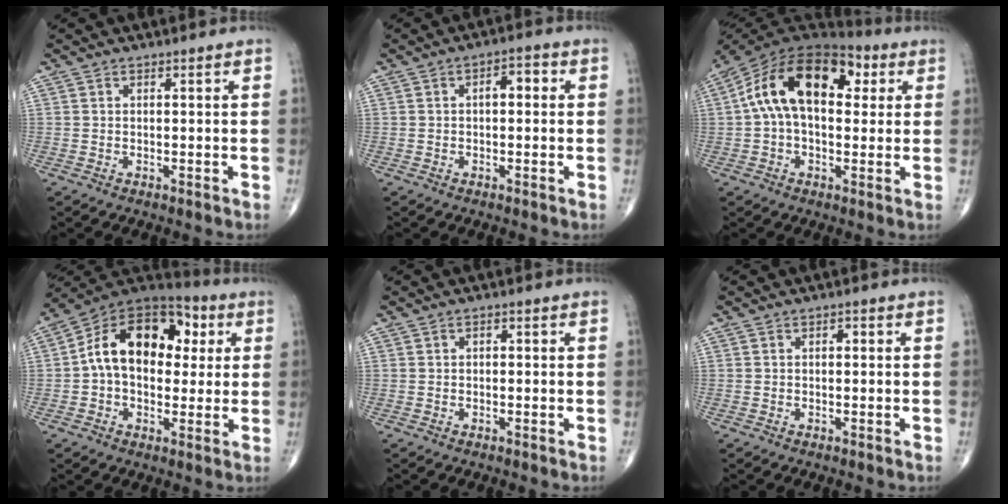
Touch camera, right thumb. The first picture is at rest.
{"total": 3.6, "force": [0.3, 1.9, 3.0], "torque": [-0.034, 0.013, -0.003]}
{"total": 18.6, "force": [4.0, 10.9, 14.5], "torque": [-0.226, 0.037, 0.054]}
{"total": 18.2, "force": [2.6, 12.2, 13.3], "torque": [-0.176, 0.034, 0.033]}
{"total": 0.9, "force": [0.1, 0.6, 0.7], "torque": [-0.005, 0.003, -0.003]}
{"total": 0.9, "force": [0.0, 0.6, 0.7], "torque": [-0.006, 0.002, -0.003]}